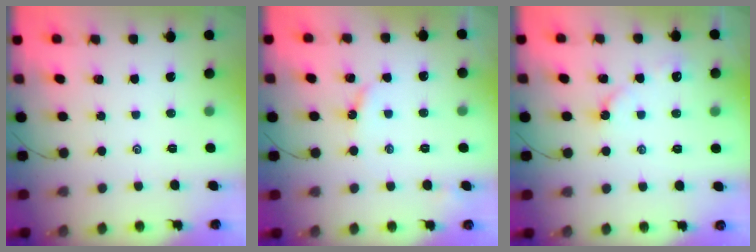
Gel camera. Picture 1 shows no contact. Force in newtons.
{"total": 3.5, "press": 3.5, "slide": 0.4}
{"total": 3.5, "press": 3.5, "slide": 0.5}